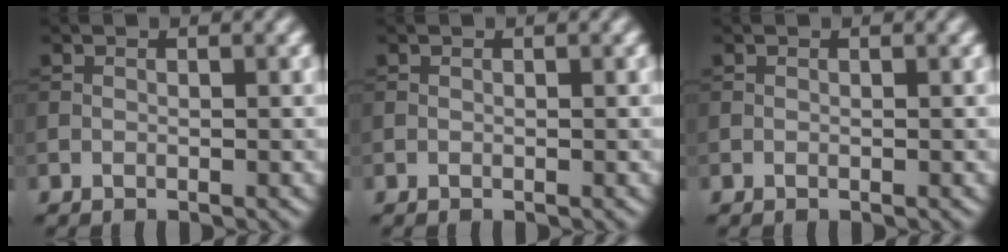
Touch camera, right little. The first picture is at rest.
{"total": 0.0}
{"total": 0.0}